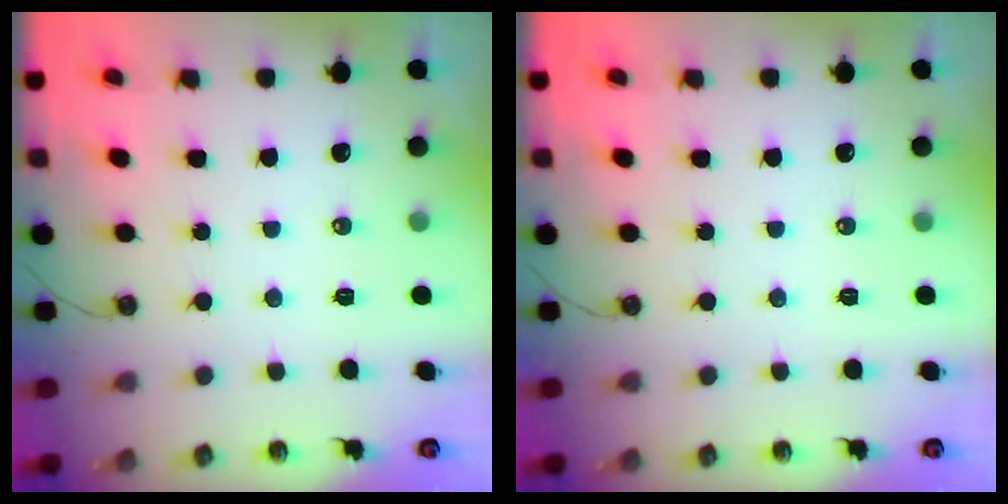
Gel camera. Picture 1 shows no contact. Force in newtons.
{"total": 0.0}